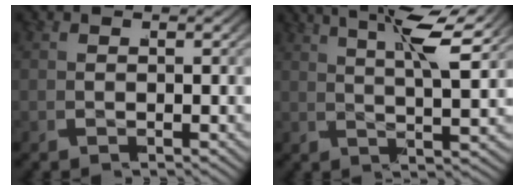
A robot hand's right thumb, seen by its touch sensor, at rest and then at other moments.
{"total": 6.2, "force": [3.7, 1.5, 4.7], "torque": [-0.070, 0.008, 0.055]}